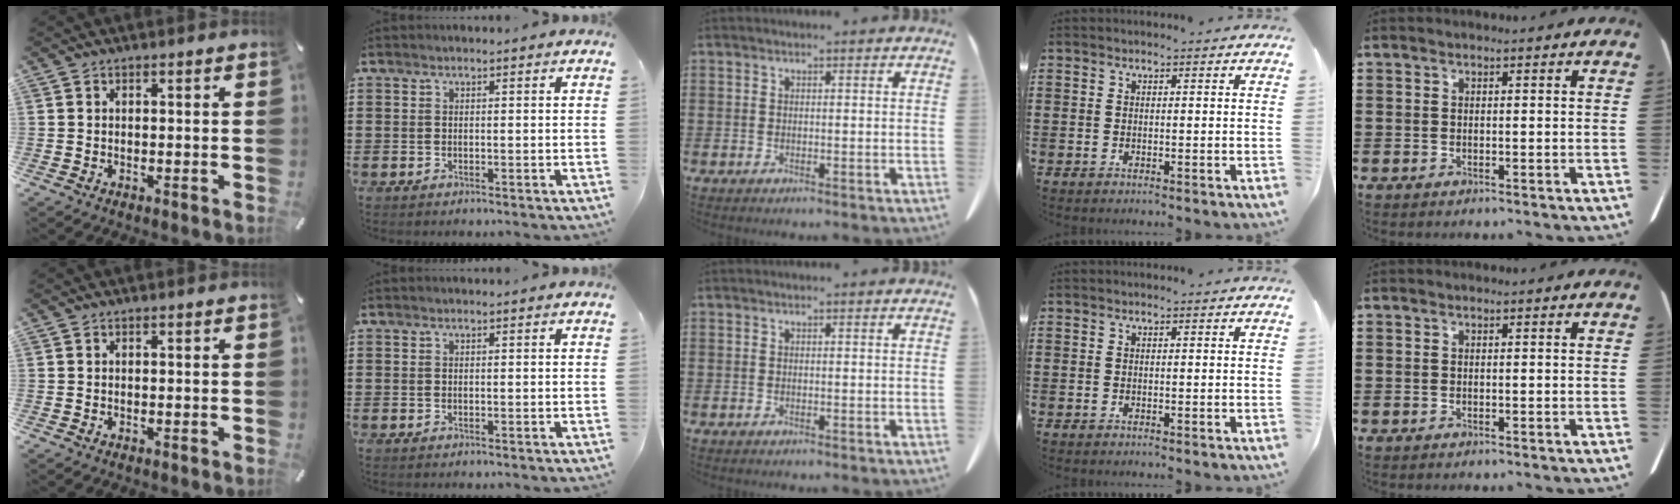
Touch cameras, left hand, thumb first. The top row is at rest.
{}